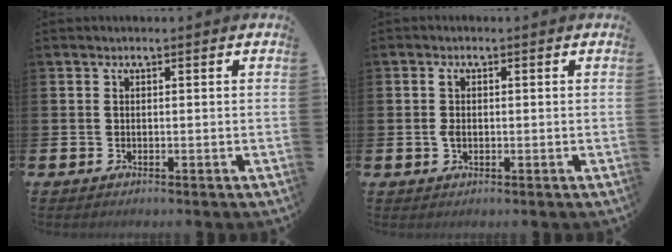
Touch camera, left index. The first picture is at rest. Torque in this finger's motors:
{"motor_torque": [0.38, 0.25, 0.09, 0.04]}